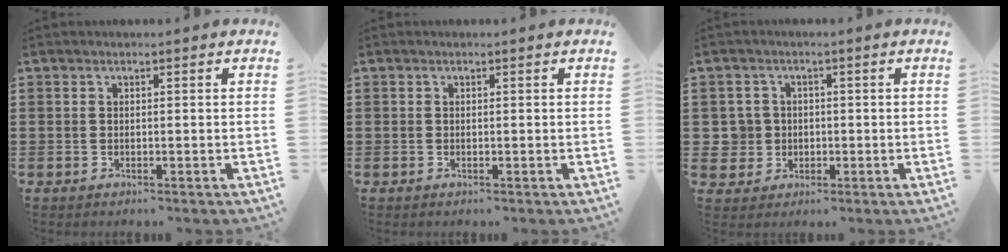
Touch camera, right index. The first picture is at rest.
{"total": 0.0}
{"total": 3.7, "force": [-0.3, 3.7, 0.5], "torque": [-0.036, 0.007, -0.011]}